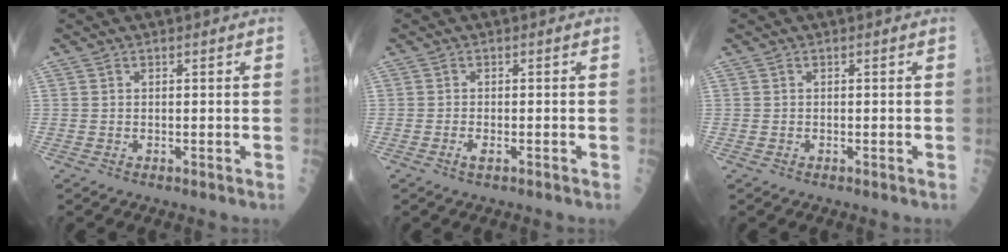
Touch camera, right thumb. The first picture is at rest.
{"total": 1.4, "force": [-0.7, 0.5, 1.1], "torque": [-0.021, -0.001, -0.014]}
{"total": 0.0}